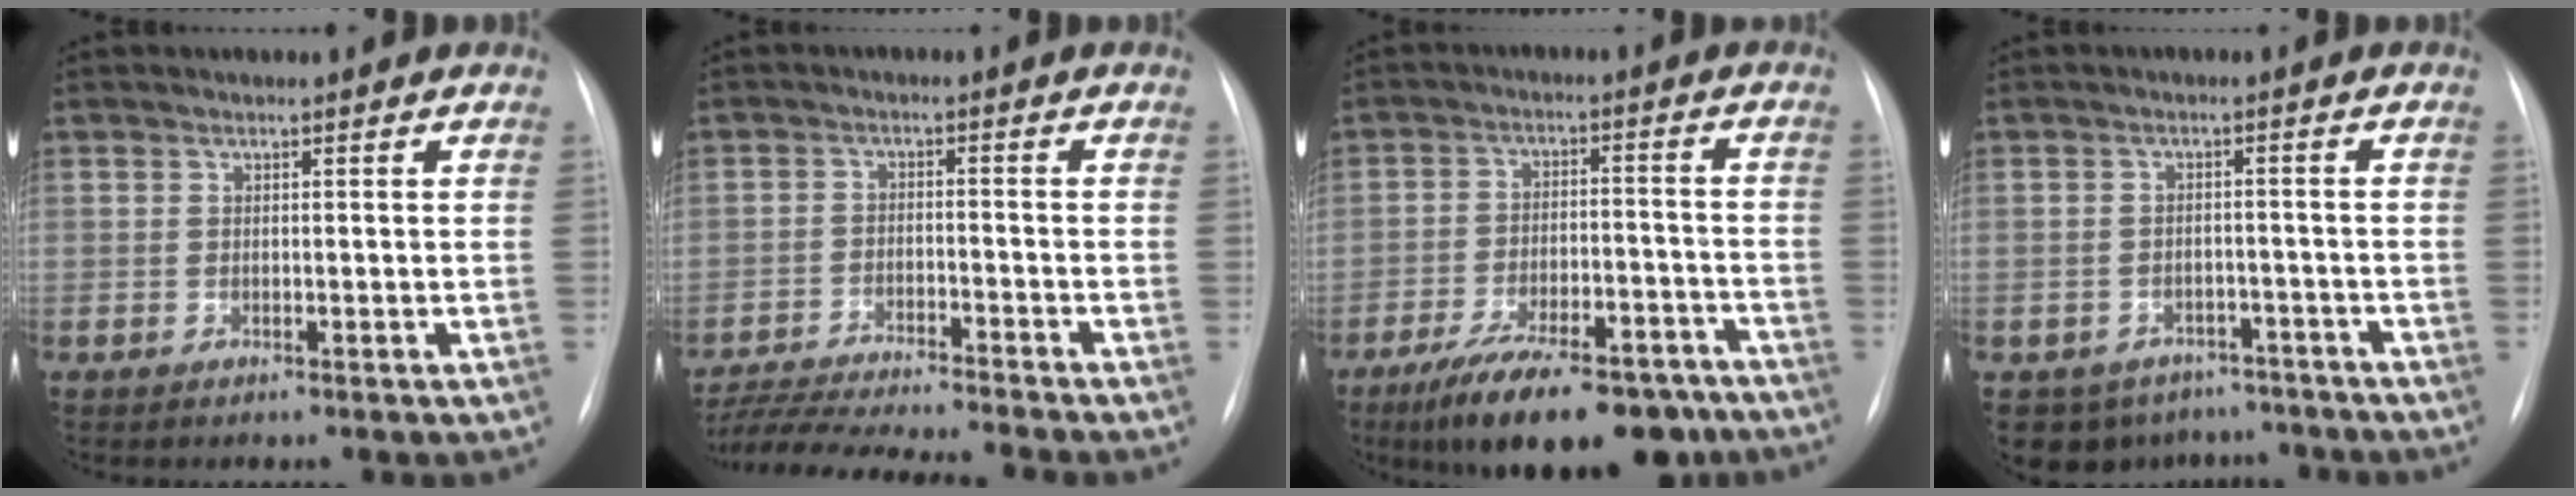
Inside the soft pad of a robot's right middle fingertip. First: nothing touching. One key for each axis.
{"total": 15.1, "fx": -13.9, "fy": -0.3, "fz": 5.9, "tx": -0.102, "ty": -0.019, "tz": -0.220}
{"total": 18.4, "fx": -14.1, "fy": 6.1, "fz": 10.2, "tx": -0.134, "ty": 0.008, "tz": -0.212}
{"total": 9.3, "fx": -7.2, "fy": 5.8, "fz": 1.3, "tx": -0.018, "ty": 0.016, "tz": -0.085}